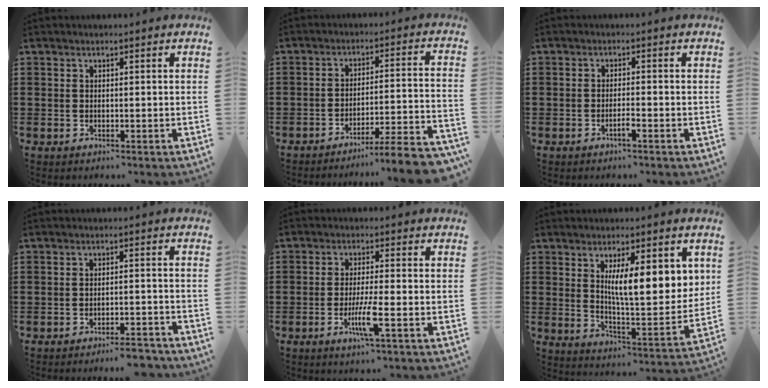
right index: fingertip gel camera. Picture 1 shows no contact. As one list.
[{"total": 6.1, "force": [-5.2, -0.6, 3.0], "torque": [-0.043, -0.013, -0.103]}, {"total": 1.6, "force": [-1.0, 0.0, 1.2], "torque": [-0.022, -0.002, -0.018]}, {"total": 3.5, "force": [-3.4, -0.2, 0.9], "torque": [-0.017, -0.002, -0.069]}, {"total": 5.1, "force": [-2.1, 0.3, 4.7], "torque": [-0.091, -0.015, -0.039]}, {"total": 9.7, "force": [3.5, 2.5, 8.7], "torque": [-0.140, -0.017, 0.052]}]